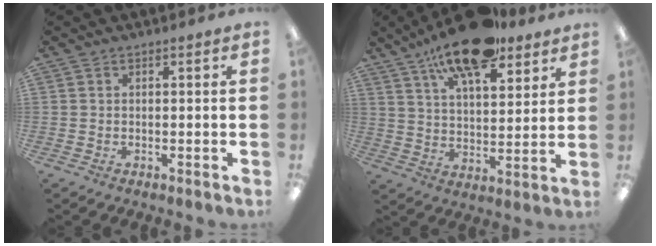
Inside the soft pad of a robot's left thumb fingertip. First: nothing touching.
{"total": 17.3, "force": [12.0, 6.5, 10.5], "torque": [-0.175, -0.052, 0.203]}